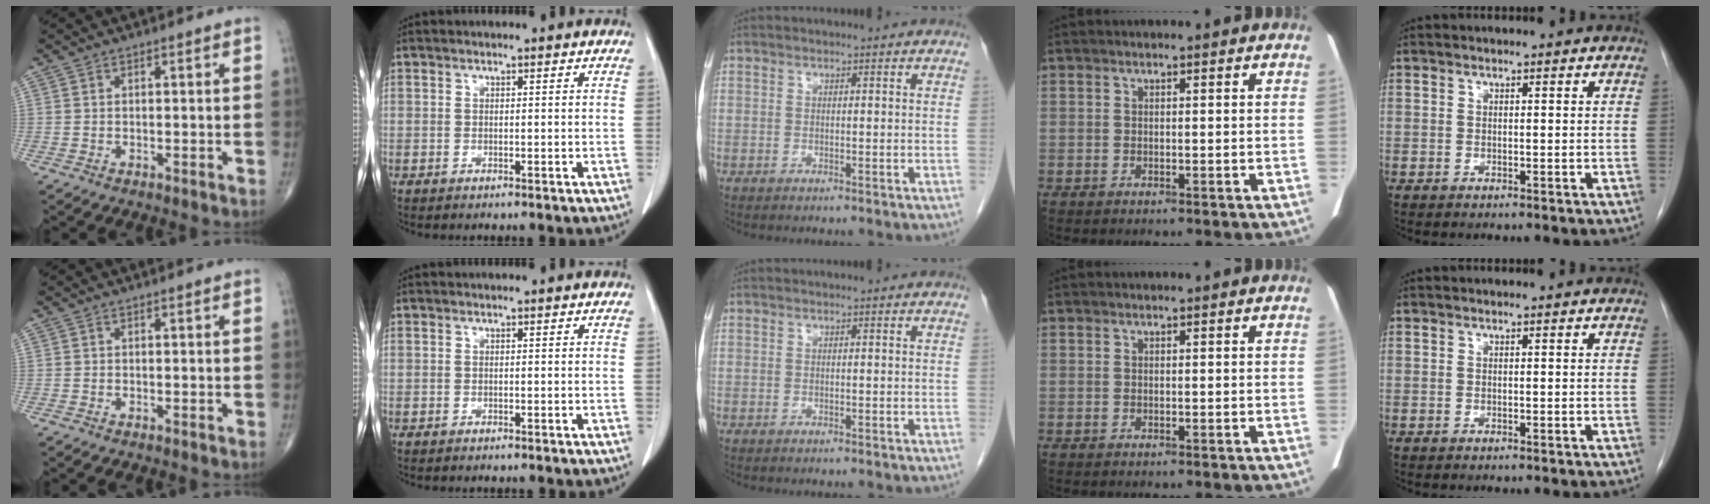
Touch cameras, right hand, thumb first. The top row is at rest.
{}